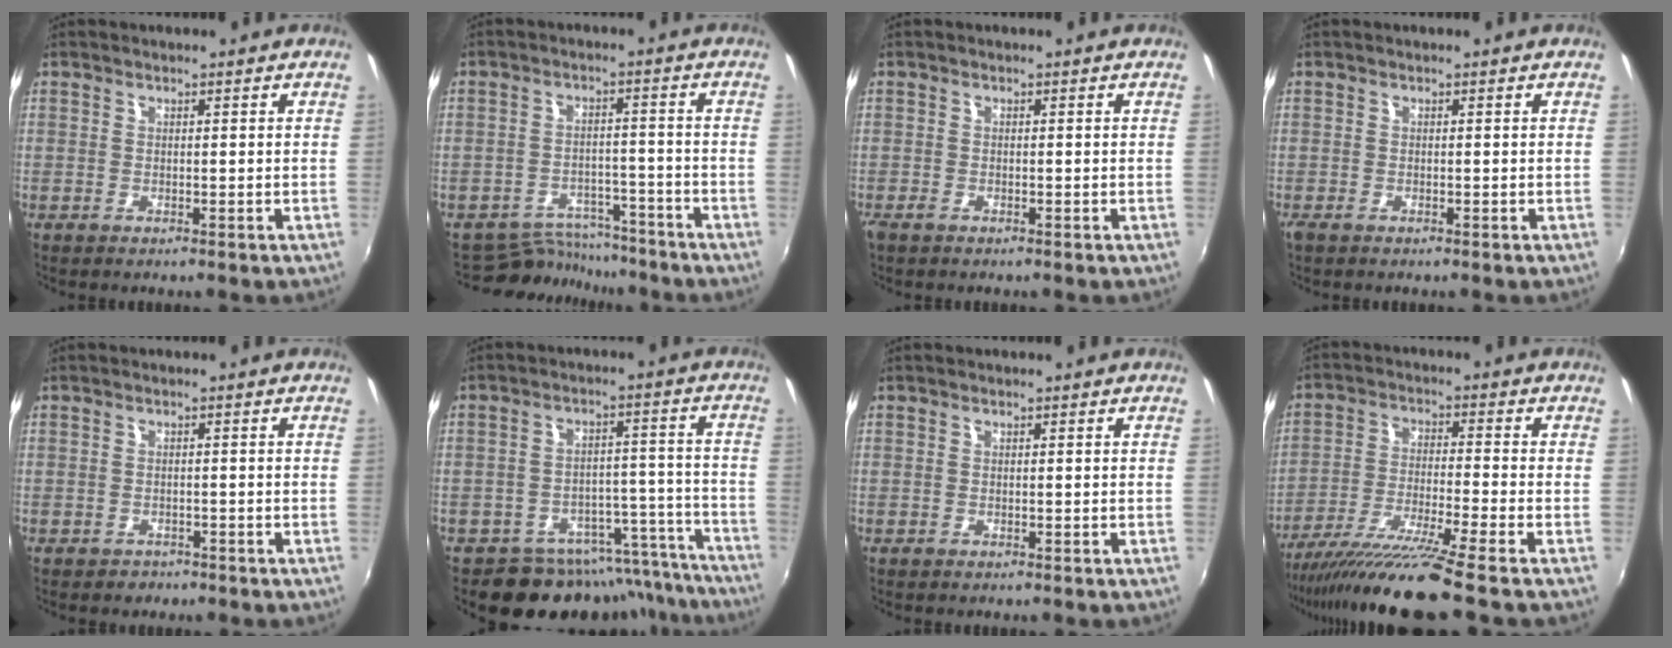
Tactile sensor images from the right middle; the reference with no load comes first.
{"total": 8.6, "force": [-8.0, 3.0, 0.4], "torque": [-0.022, 0.014, -0.118]}
{"total": 1.3, "force": [-1.0, 0.6, 0.6], "torque": [-0.013, -0.005, -0.021]}
{"total": 0.9, "force": [-0.7, 0.3, 0.4], "torque": [-0.009, -0.005, -0.014]}
{"total": 1.8, "force": [-1.2, 1.3, 0.1], "torque": [-0.007, 0.001, -0.016]}
{"total": 14.6, "force": [-13.3, 5.6, 2.0], "torque": [-0.016, 0.055, -0.171]}
{"total": 0.0}
{"total": 12.9, "force": [-10.8, -2.7, 6.6], "torque": [-0.135, -0.028, -0.191]}